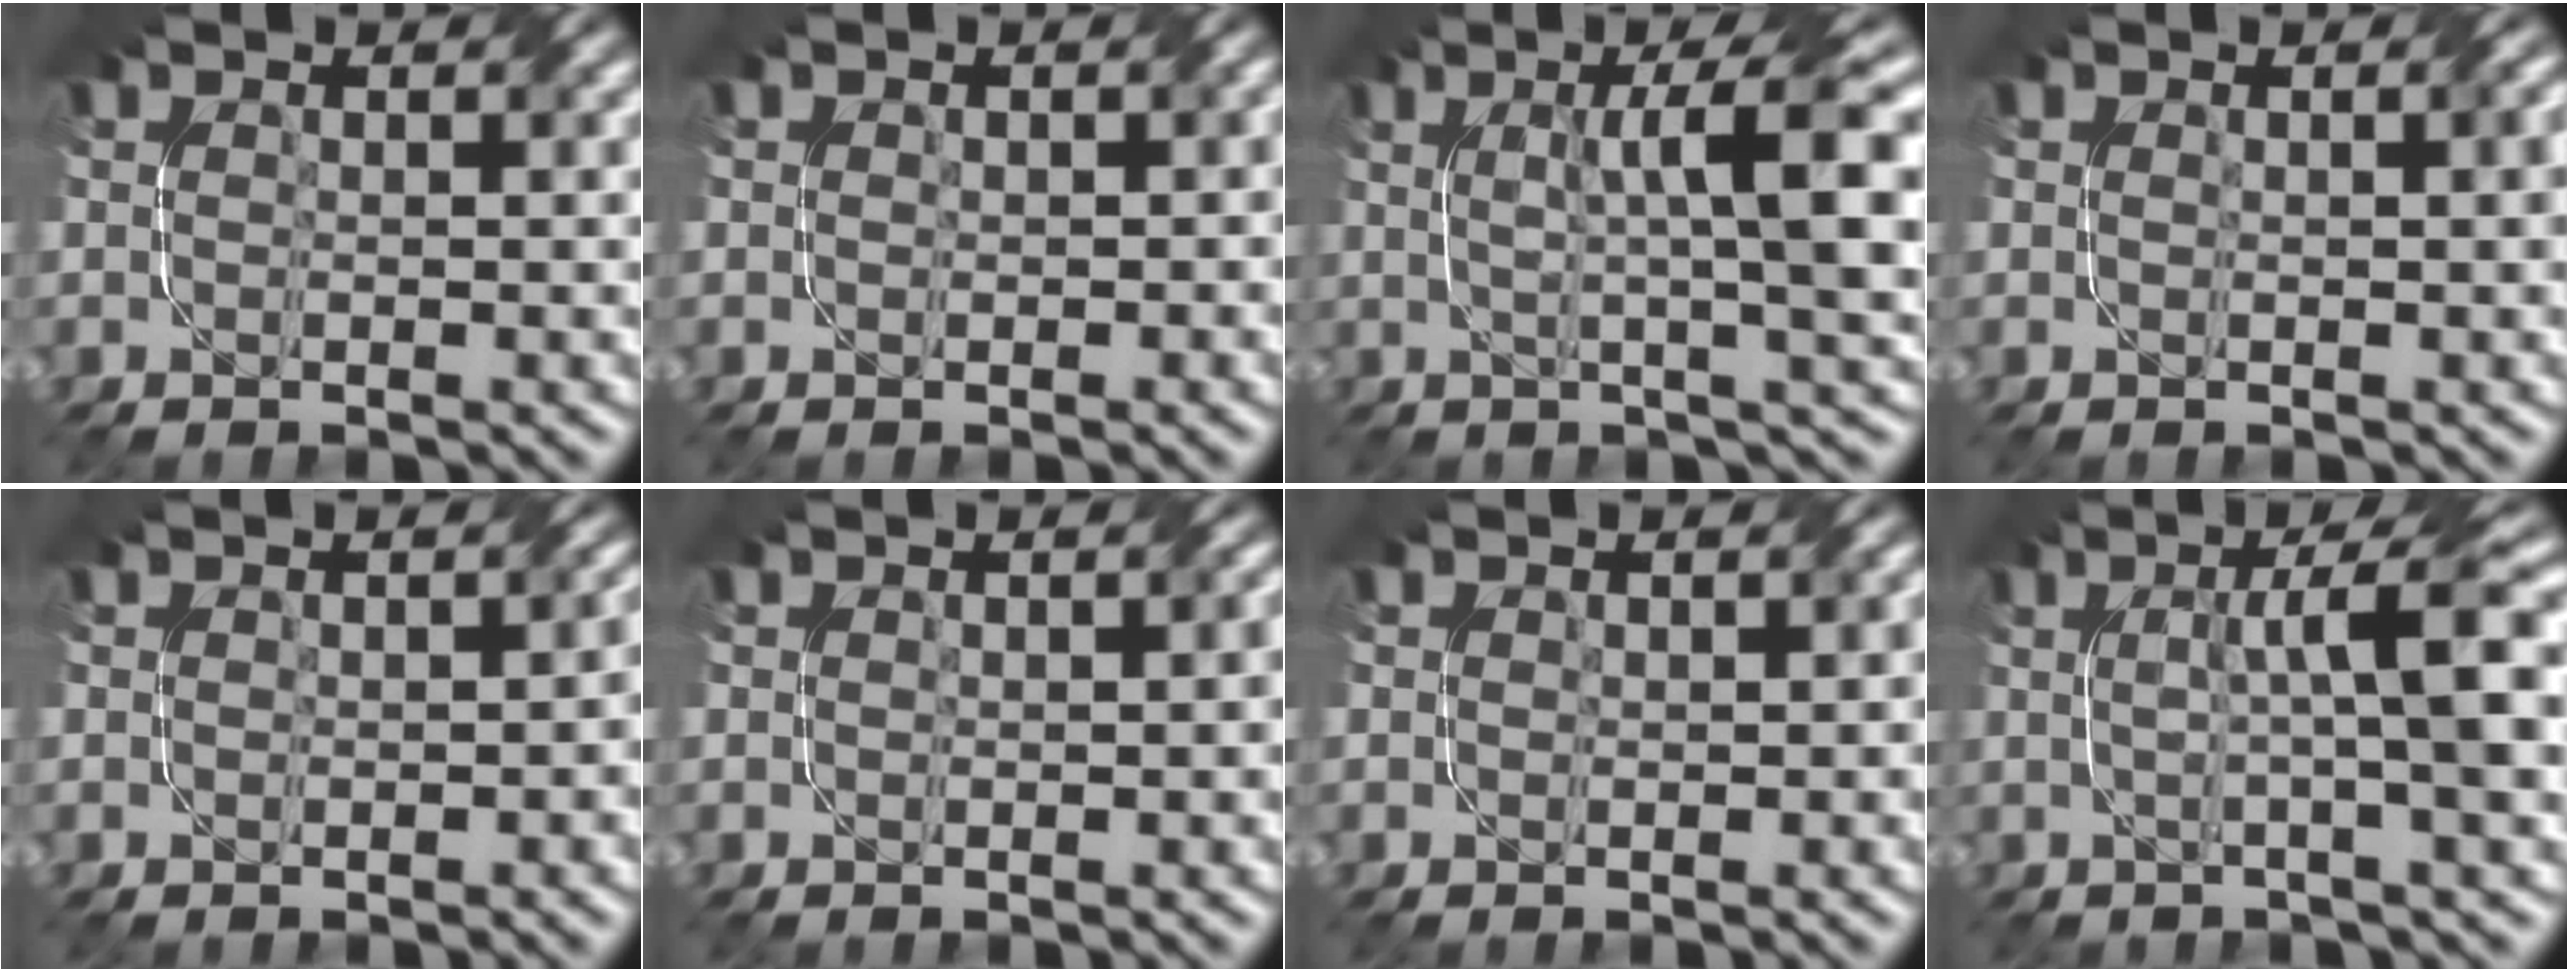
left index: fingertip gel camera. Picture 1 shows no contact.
{"total": 0.8, "force": [0.1, 0.7, 0.4], "torque": [-0.005, -0.001, 0.003]}
{"total": 8.5, "force": [1.6, 1.5, 8.3], "torque": [-0.105, 0.016, 0.023]}
{"total": 2.6, "force": [0.6, 0.9, 2.3], "torque": [-0.017, 0.008, 0.004]}
{"total": 1.9, "force": [0.0, 1.2, 1.5], "torque": [-0.015, -0.001, -0.001]}
{"total": 1.1, "force": [0.1, 0.4, 1.0], "torque": [-0.014, 0.005, 0.003]}
{"total": 0.7, "force": [0.1, 0.4, 0.6], "torque": [-0.010, 0.003, 0.003]}
{"total": 7.7, "force": [1.2, 1.2, 7.5], "torque": [-0.098, 0.017, 0.014]}